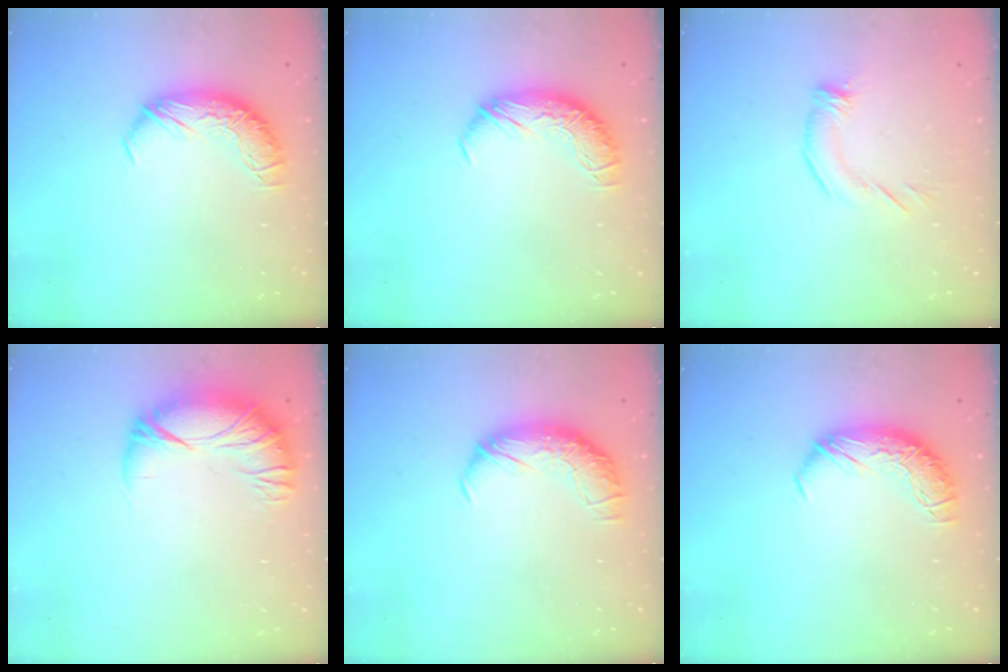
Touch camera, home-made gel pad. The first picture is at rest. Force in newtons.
{"total": 0.0}
{"total": 2.4, "press": 2.3, "slide": 0.9}
{"total": 3.3, "press": 1.9, "slide": 2.7}
{"total": 1.7, "press": 0.6, "slide": 1.6}
{"total": 0.0}